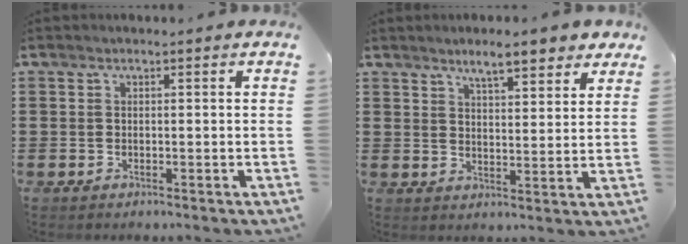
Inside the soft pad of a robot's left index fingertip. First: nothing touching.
{"total": 6.1, "force": [5.0, 1.2, 3.2], "torque": [-0.059, -0.012, 0.087]}